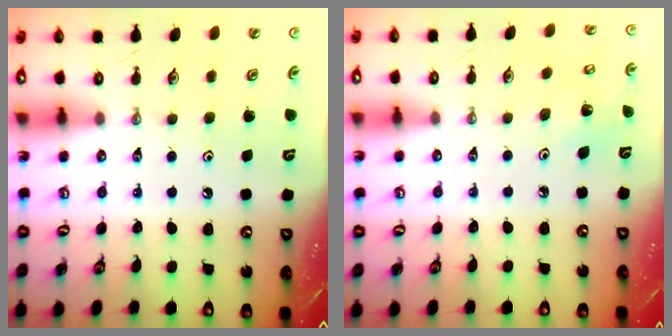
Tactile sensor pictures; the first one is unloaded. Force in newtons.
{"total": 4.9, "press": 4.8, "slide": 0.3}